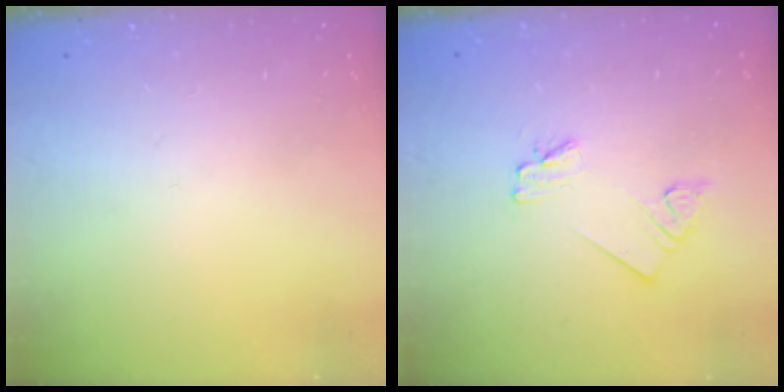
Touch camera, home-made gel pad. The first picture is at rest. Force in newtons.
{"total": 2.3, "press": 2.3, "slide": 0.1}